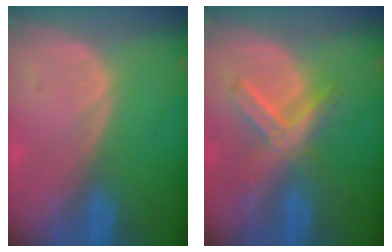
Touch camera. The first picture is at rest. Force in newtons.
{"total": 7.2, "press": 6.4, "slide": 3.5}